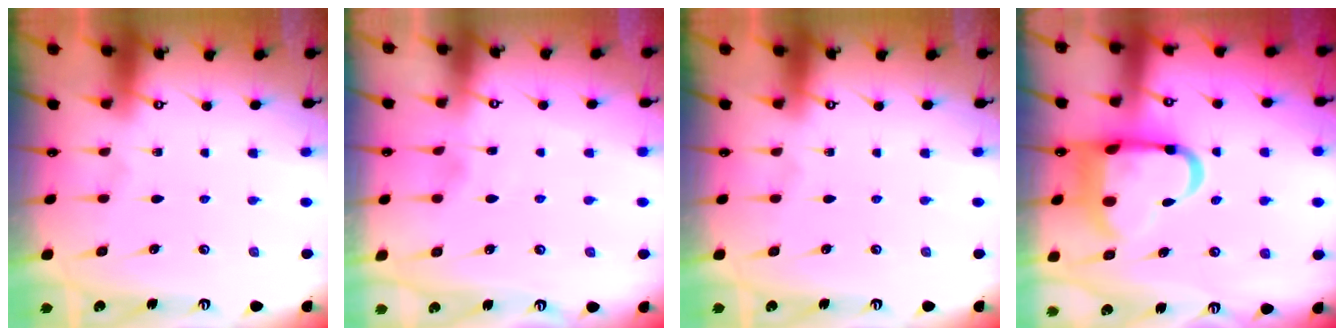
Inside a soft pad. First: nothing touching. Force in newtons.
{"total": 2.9, "press": 2.9, "slide": 0.4}
{"total": 0.0}
{"total": 14.4, "press": 14.3, "slide": 1.7}